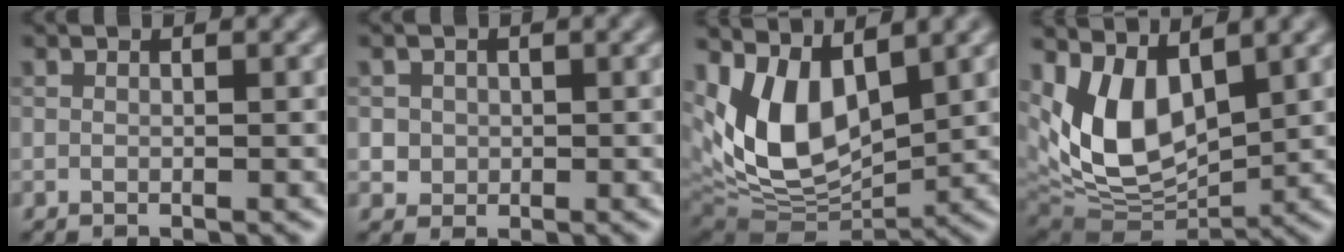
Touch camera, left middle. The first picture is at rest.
{"total": 1.7, "force": [0.2, 1.7, 0.4], "torque": [0.002, -0.002, 0.015]}
{"total": 9.6, "force": [2.6, 5.2, 7.6], "torque": [-0.153, -0.010, 0.047]}
{"total": 8.6, "force": [2.3, 4.9, 6.7], "torque": [-0.142, -0.014, 0.046]}